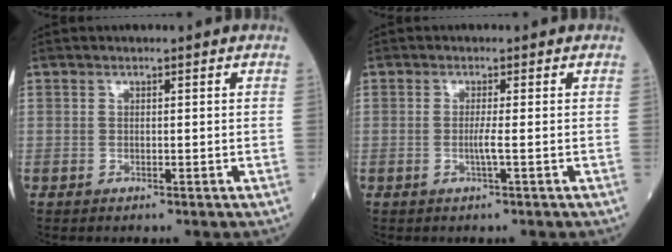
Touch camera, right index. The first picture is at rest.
{"total": 1.5, "force": [-0.3, -0.5, 1.4], "torque": [-0.029, -0.002, -0.009]}